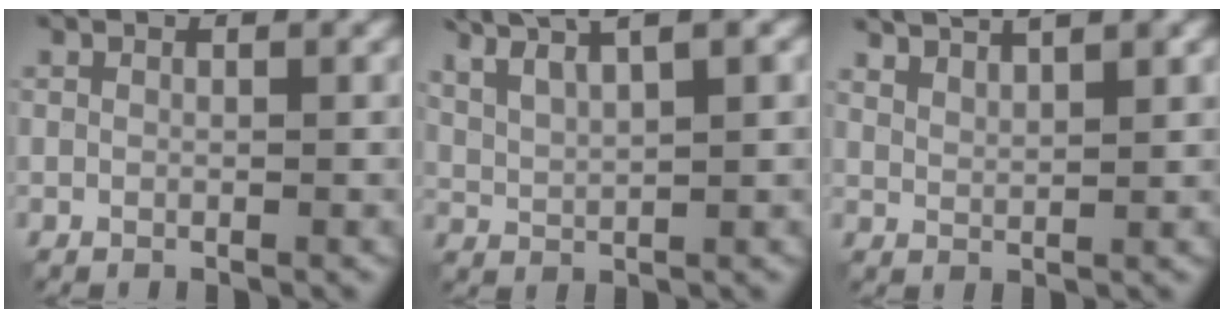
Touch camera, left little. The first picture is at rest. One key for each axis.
{"total": 6.6, "fx": 4.2, "fy": 1.9, "fz": 4.7, "tx": -0.076, "ty": 0.026, "tz": 0.058}
{"total": 3.4, "fx": 2.8, "fy": 0.7, "fz": 1.8, "tx": -0.013, "ty": 0.005, "tz": 0.036}